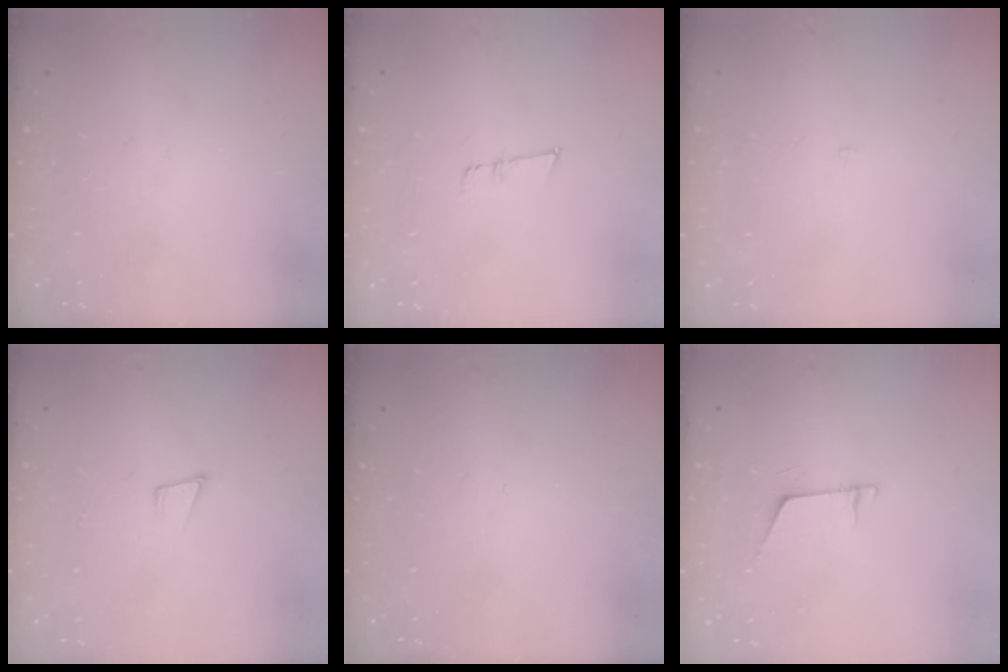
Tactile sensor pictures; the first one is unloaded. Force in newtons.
{"total": 6.0, "press": 5.6, "slide": 2.1}
{"total": 1.9, "press": 1.9, "slide": 0.1}
{"total": 4.8, "press": 3.6, "slide": 3.2}
{"total": 0.0}
{"total": 6.1, "press": 6.1, "slide": 0.5}